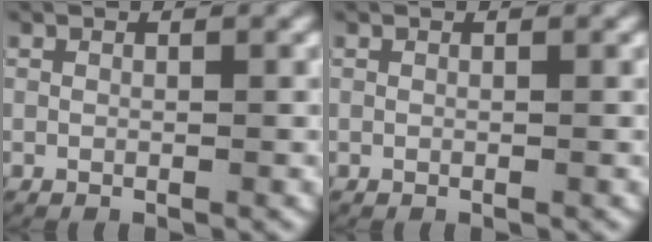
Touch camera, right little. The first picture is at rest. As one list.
[{"total": 0.0}]